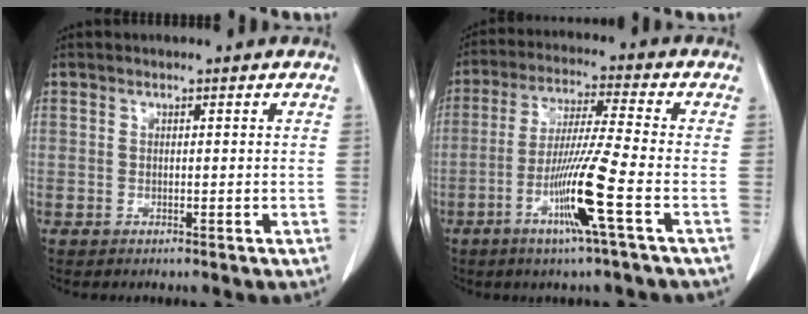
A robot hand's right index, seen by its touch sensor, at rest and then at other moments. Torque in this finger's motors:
{"motor_torque": [1.81, -0.33, 0.84, 0.14]}